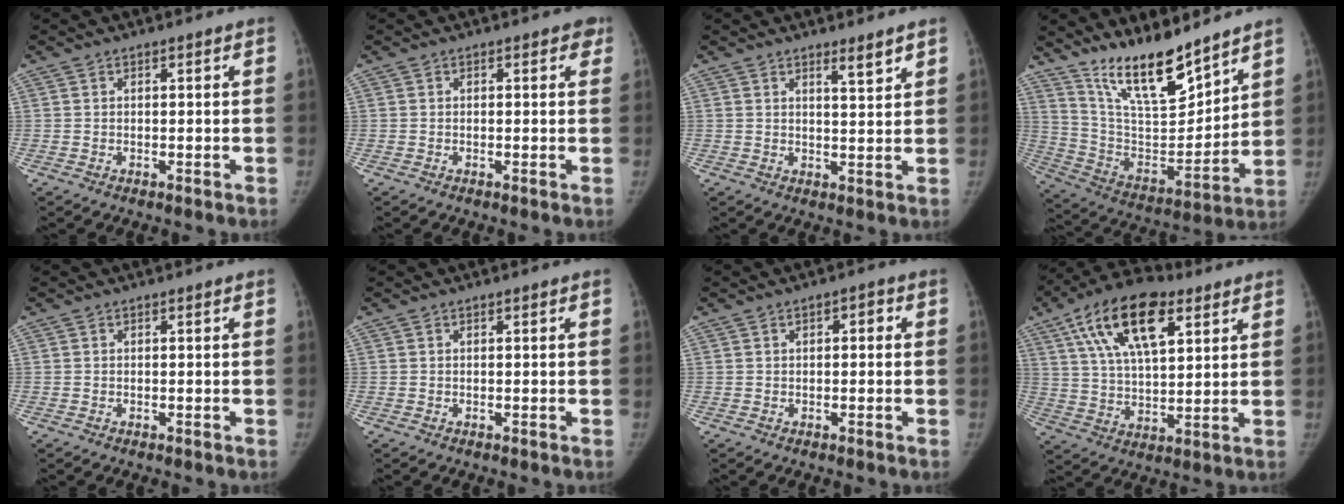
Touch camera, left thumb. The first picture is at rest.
{"total": 1.7, "force": [0.9, 1.0, 1.0], "torque": [0.008, 0.000, 0.004]}
{"total": 3.4, "force": [2.5, 0.5, 2.3], "torque": [-0.030, -0.023, 0.040]}
{"total": 17.6, "force": [13.8, 5.0, 9.7], "torque": [-0.122, -0.090, 0.260]}
{"total": 0.0}
{"total": 0.0}
{"total": 2.1, "force": [0.4, 1.2, 1.7], "torque": [-0.012, 0.007, 0.001]}
{"total": 18.7, "force": [8.7, 8.7, 14.0], "torque": [-0.225, -0.010, 0.152]}